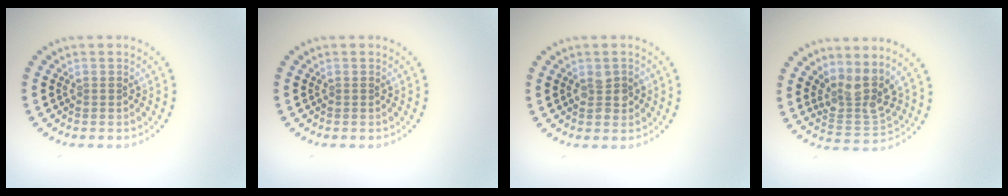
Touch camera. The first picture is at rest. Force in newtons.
{"total": 0.0}
{"total": 2.0, "press": 2.0, "slide": 0.3}
{"total": 3.6, "press": 2.8, "slide": 2.2}